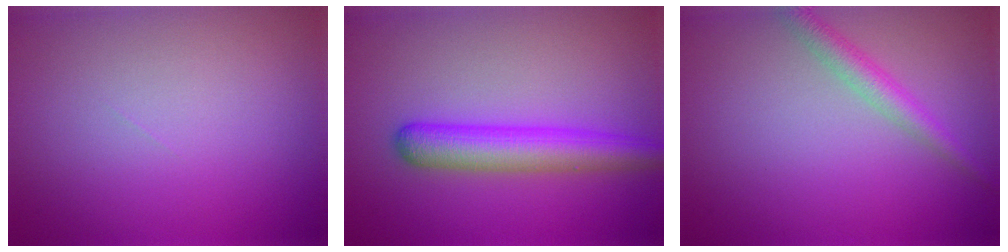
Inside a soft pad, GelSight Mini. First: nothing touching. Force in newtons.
{"total": 4.8, "press": 4.8, "slide": 0.2}
{"total": 2.3, "press": 2.3, "slide": 0.1}